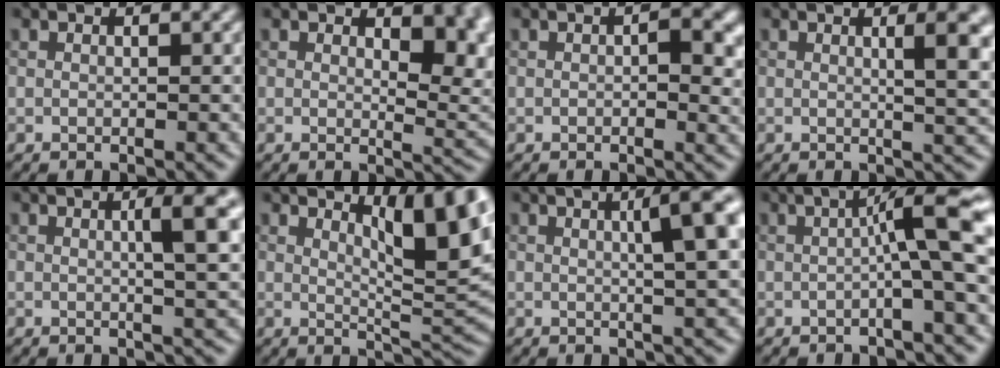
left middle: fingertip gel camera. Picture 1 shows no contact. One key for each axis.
{"total": 4.9, "fx": 1.9, "fy": 2.3, "fz": 3.9, "tx": -0.039, "ty": -0.009, "tz": 0.031}
{"total": 3.2, "fx": 0.3, "fy": 1.5, "fz": 2.8, "tx": -0.032, "ty": -0.001, "tz": 0.001}
{"total": 4.8, "fx": 1.2, "fy": 1.4, "fz": 4.4, "tx": -0.041, "ty": 0.005, "tz": 0.013}
{"total": 4.6, "fx": 0.9, "fy": 0.8, "fz": 4.4, "tx": -0.058, "ty": 0.006, "tz": 0.013}
{"total": 7.7, "fx": 3.6, "fy": 1.9, "fz": 6.6, "tx": -0.084, "ty": -0.002, "tz": 0.063}
{"total": 6.3, "fx": 1.6, "fy": 1.4, "fz": 6.0, "tx": -0.060, "ty": 0.016, "tz": 0.023}
{"total": 6.8, "fx": 0.1, "fy": 0.7, "fz": 6.8, "tx": -0.101, "ty": 0.016, "tz": -0.008}